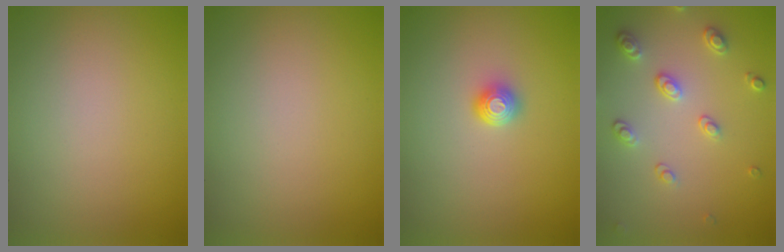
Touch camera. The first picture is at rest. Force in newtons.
{"total": 0.0}
{"total": 1.6, "press": 1.3, "slide": 0.9}
{"total": 2.5, "press": 2.5, "slide": 0.4}